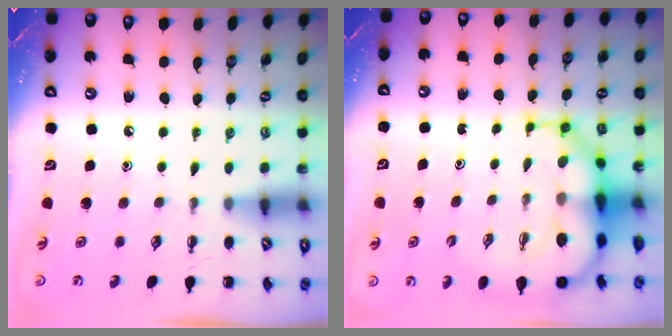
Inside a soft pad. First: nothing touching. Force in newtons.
{"total": 10.8, "press": 10.3, "slide": 2.9}